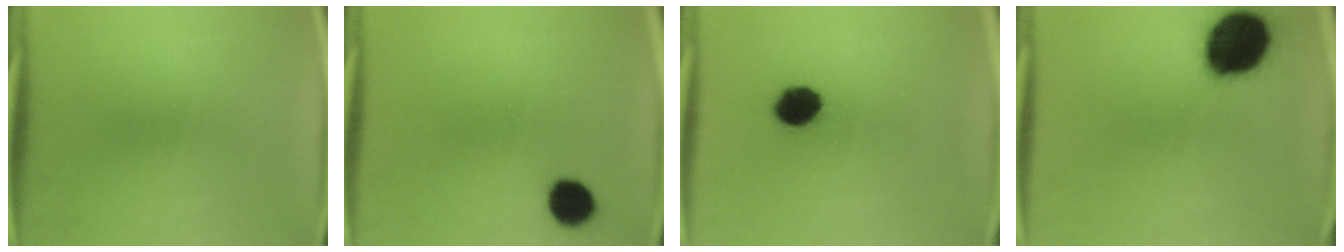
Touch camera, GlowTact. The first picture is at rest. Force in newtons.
{"total": 6.4}
{"total": 7.0}
{"total": 19.3}